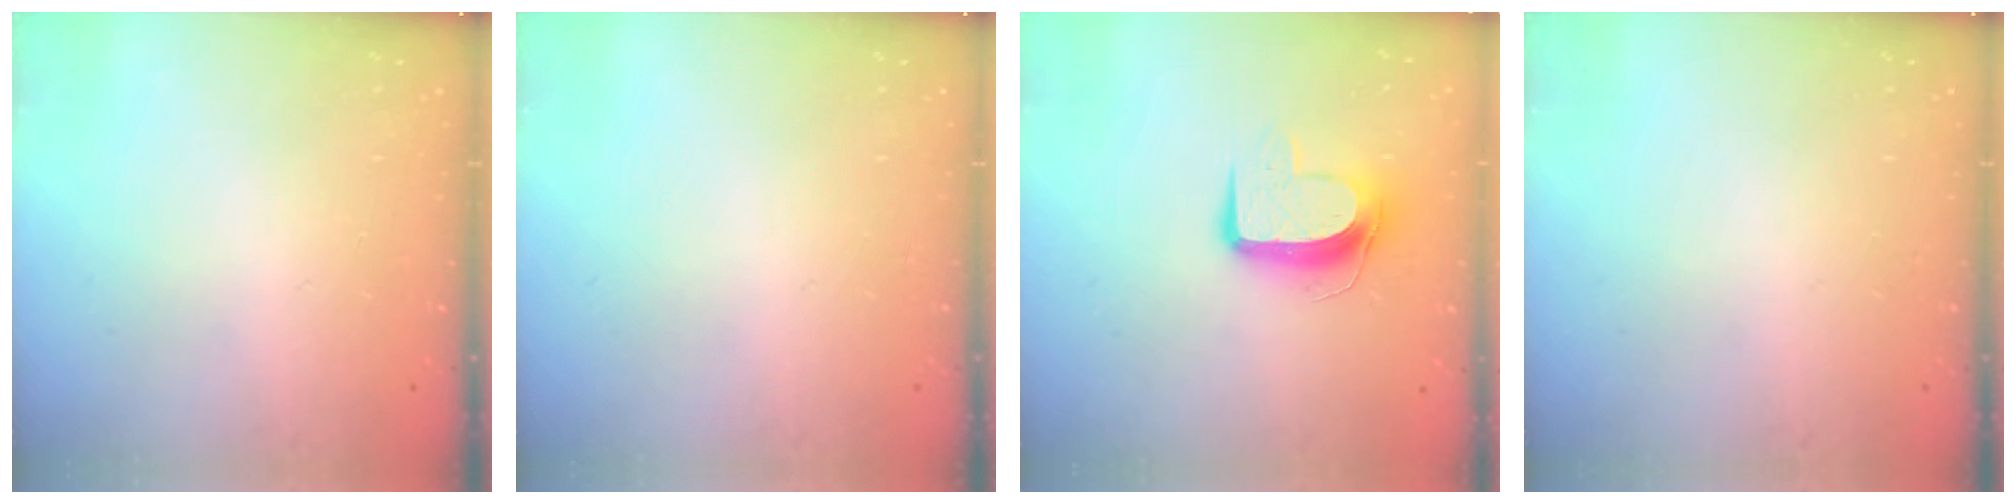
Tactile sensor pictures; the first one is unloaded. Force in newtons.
{"total": 0.0}
{"total": 10.4, "press": 10.4, "slide": 0.6}
{"total": 0.0}